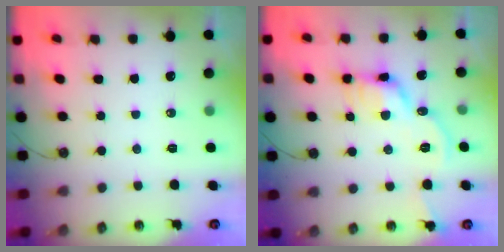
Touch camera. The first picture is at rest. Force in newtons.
{"total": 10.1, "press": 10.0, "slide": 1.4}